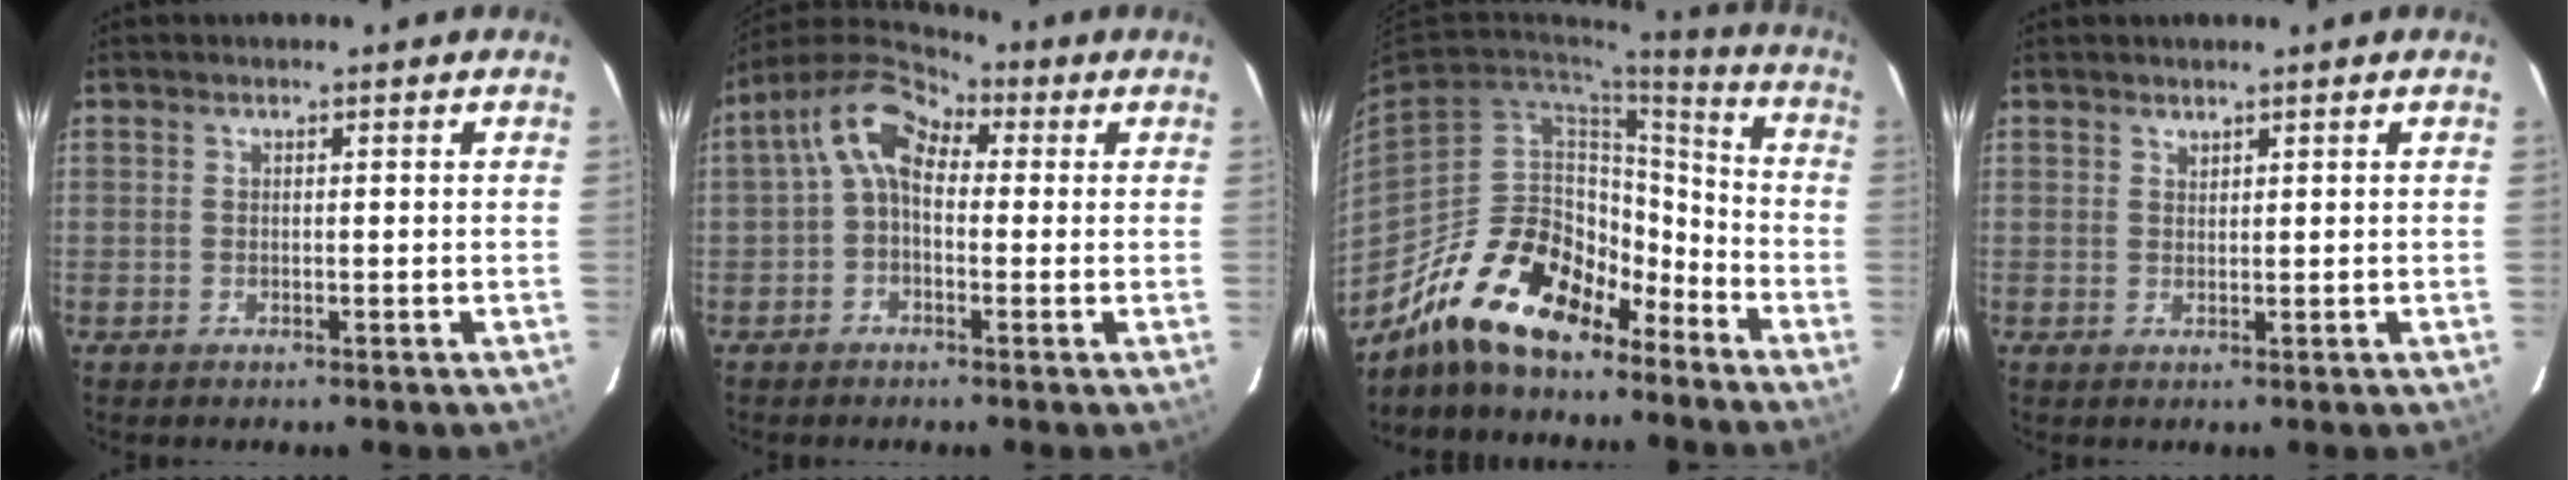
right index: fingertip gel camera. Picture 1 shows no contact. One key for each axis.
{"total": 8.5, "fx": 1.1, "fy": 5.7, "fz": 6.2, "tx": -0.114, "ty": 0.031, "tz": 0.007}
{"total": 20.8, "fx": -14.8, "fy": 10.0, "fz": 10.6, "tx": -0.206, "ty": 0.022, "tz": -0.243}
{"total": 0.8, "fx": 0.8, "fy": 0.3, "fz": 0.1, "tx": -0.001, "ty": 0.001, "tz": 0.015}